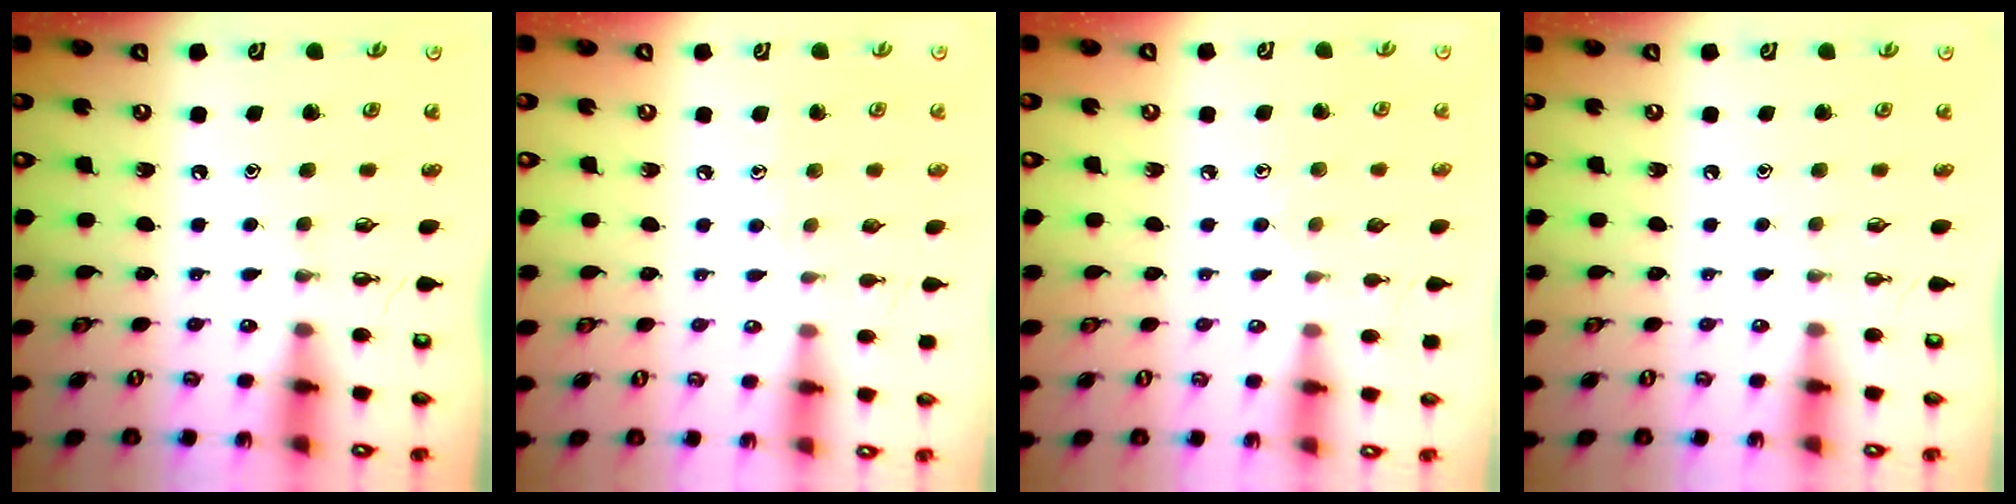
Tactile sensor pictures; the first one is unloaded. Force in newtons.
{"total": 4.5, "press": 4.5, "slide": 0.5}
{"total": 5.6, "press": 5.6, "slide": 0.5}
{"total": 0.0}